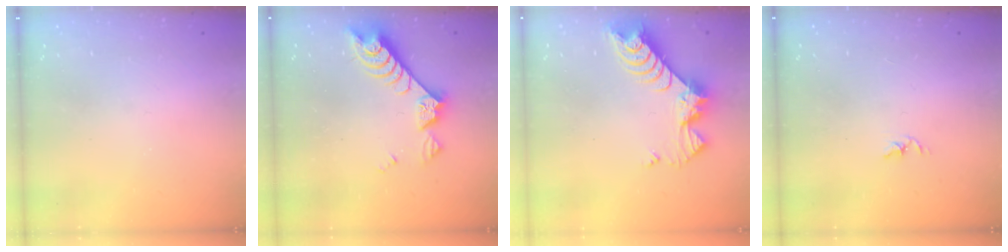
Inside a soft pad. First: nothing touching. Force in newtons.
{"total": 8.3, "press": 8.2, "slide": 1.3}
{"total": 8.7, "press": 8.7, "slide": 0.9}
{"total": 1.8, "press": 1.7, "slide": 0.3}